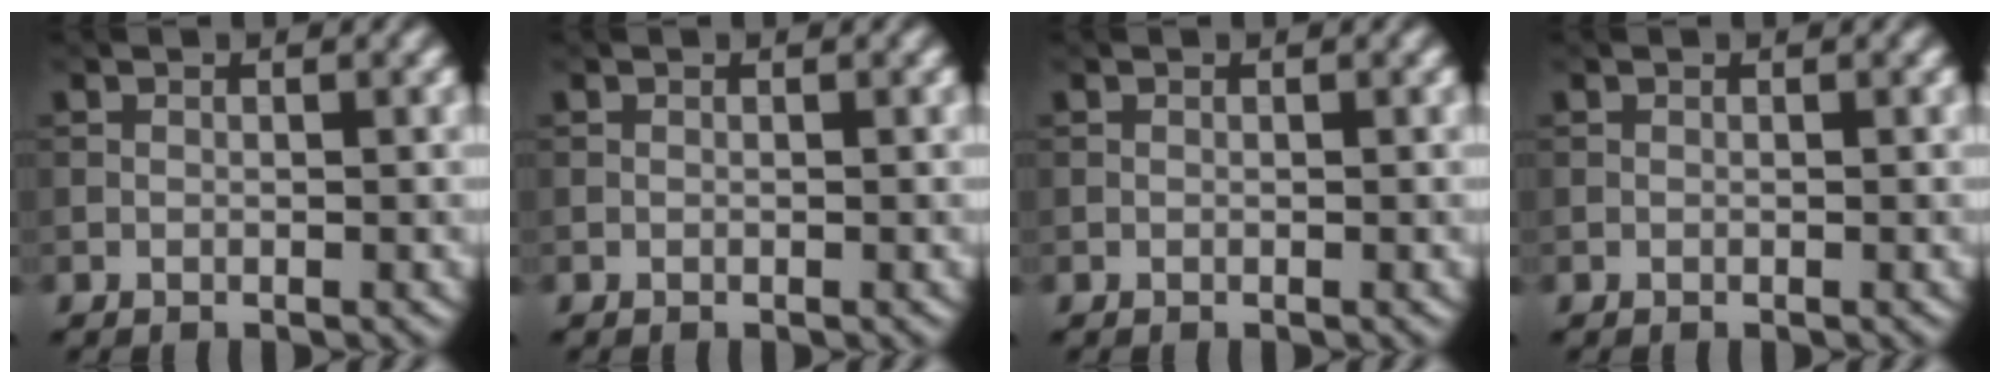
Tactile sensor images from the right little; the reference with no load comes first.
{"total": 0.0}
{"total": 0.0}
{"total": 0.0}